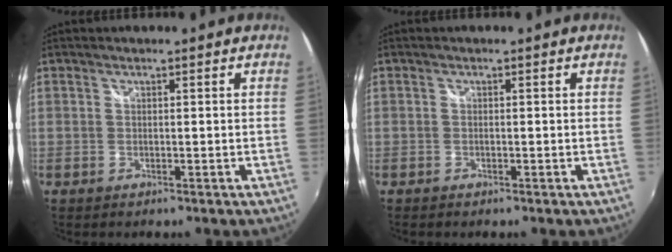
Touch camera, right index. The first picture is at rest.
{"total": 0.5, "force": [-0.4, 0.3, 0.2], "torque": [-0.005, -0.001, -0.008]}